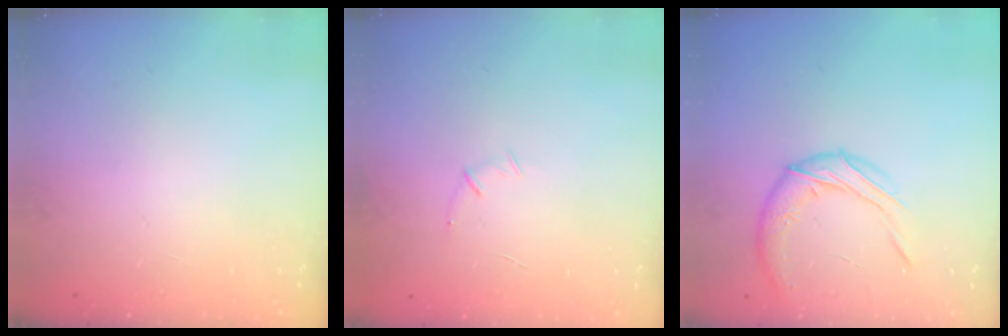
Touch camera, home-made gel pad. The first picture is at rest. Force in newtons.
{"total": 5.2, "press": 5.0, "slide": 1.1}
{"total": 10.8, "press": 10.8, "slide": 0.4}